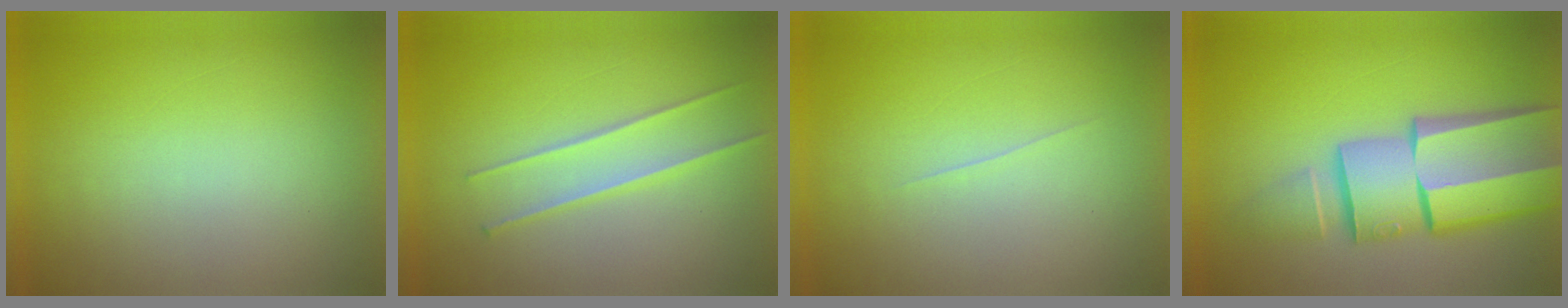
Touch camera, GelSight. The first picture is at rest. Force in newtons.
{"total": 2.3}
{"total": 1.2}
{"total": 10.5}